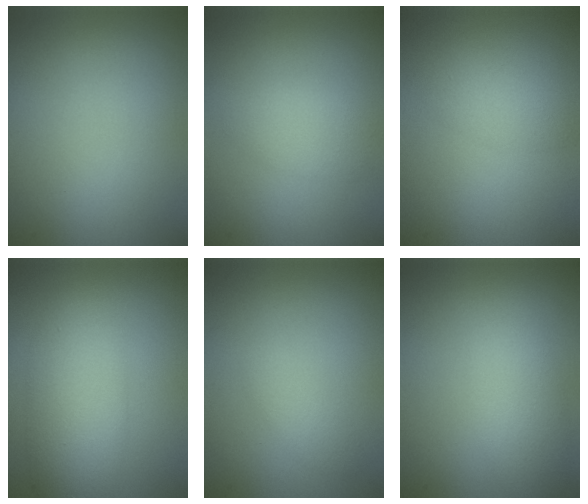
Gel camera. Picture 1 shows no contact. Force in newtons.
{"total": 2.2, "press": 2.2, "slide": 0.1}
{"total": 2.0, "press": 2.0, "slide": 0.1}
{"total": 5.5, "press": 5.5, "slide": 0.3}
{"total": 1.4, "press": 1.4, "slide": 0.1}
{"total": 3.9, "press": 3.9, "slide": 0.1}